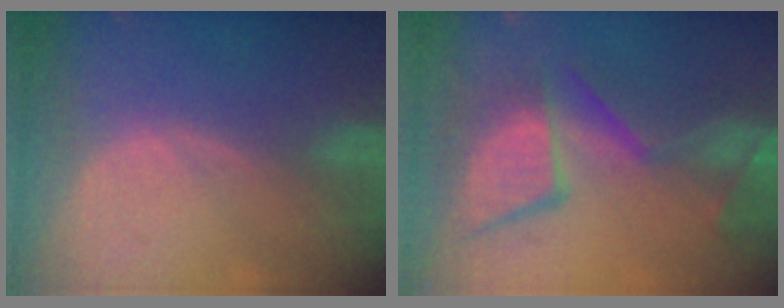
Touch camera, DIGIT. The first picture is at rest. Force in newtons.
{"total": 11.3, "press": 10.5, "slide": 4.2}